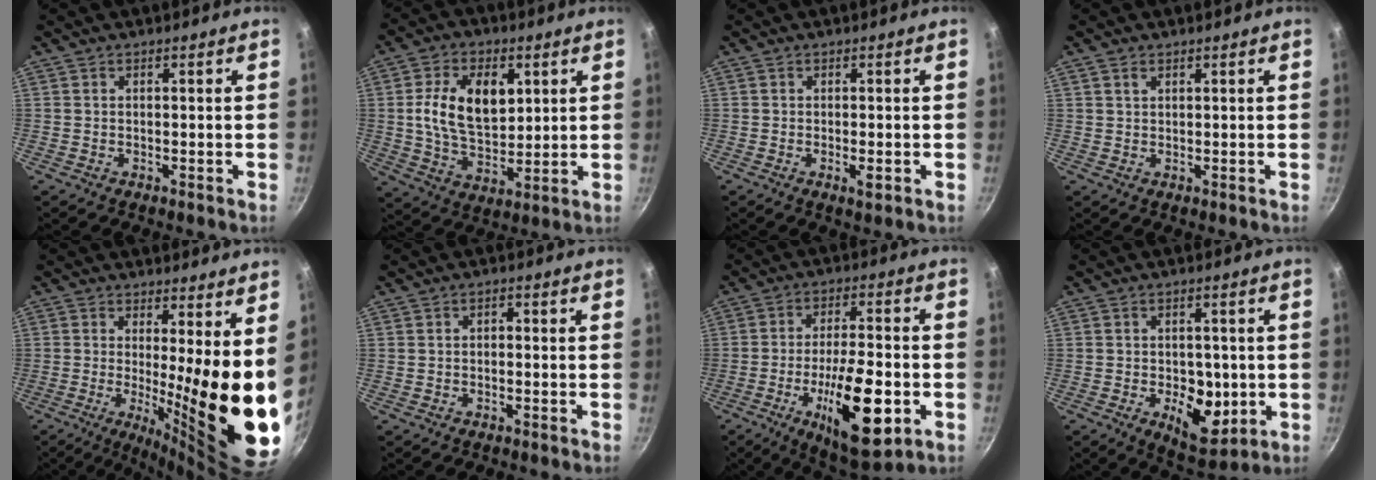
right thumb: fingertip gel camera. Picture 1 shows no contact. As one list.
[{"total": 14.2, "force": [3.2, 8.9, 10.6], "torque": [-0.164, -0.011, 0.055]}, {"total": 2.3, "force": [-0.7, 0.7, 2.0], "torque": [-0.040, -0.001, -0.011]}, {"total": 1.4, "force": [0.8, 0.9, 0.7], "torque": [-0.011, -0.001, 0.014]}, {"total": 16.1, "force": [0.5, 3.0, 15.8], "torque": [-0.212, -0.045, 0.014]}, {"total": 1.1, "force": [-0.4, 0.6, 0.8], "torque": [-0.012, 0.009, -0.007]}, {"total": 18.0, "force": [-5.8, 6.2, 15.9], "torque": [-0.248, 0.020, -0.088]}, {"total": 10.3, "force": [-2.1, 6.2, 8.0], "torque": [-0.074, -0.010, -0.019]}]